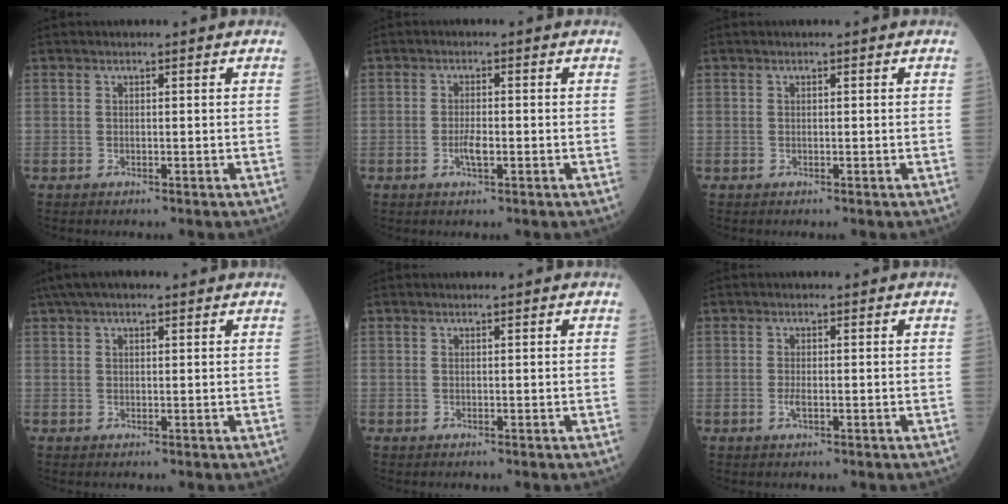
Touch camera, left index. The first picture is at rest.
{"total": 2.2, "force": [-0.9, 0.6, 2.0], "torque": [-0.040, 0.001, -0.016]}
{"total": 0.0}
{"total": 5.8, "force": [4.2, 1.6, 3.7], "torque": [-0.064, 0.042, 0.070]}
{"total": 0.0}
{"total": 1.1, "force": [-0.5, 0.4, 1.0], "torque": [-0.020, -0.001, -0.008]}